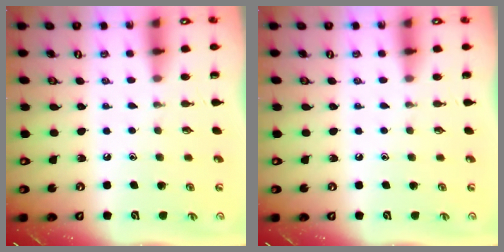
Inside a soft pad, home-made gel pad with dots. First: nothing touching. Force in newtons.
{"total": 0.0}